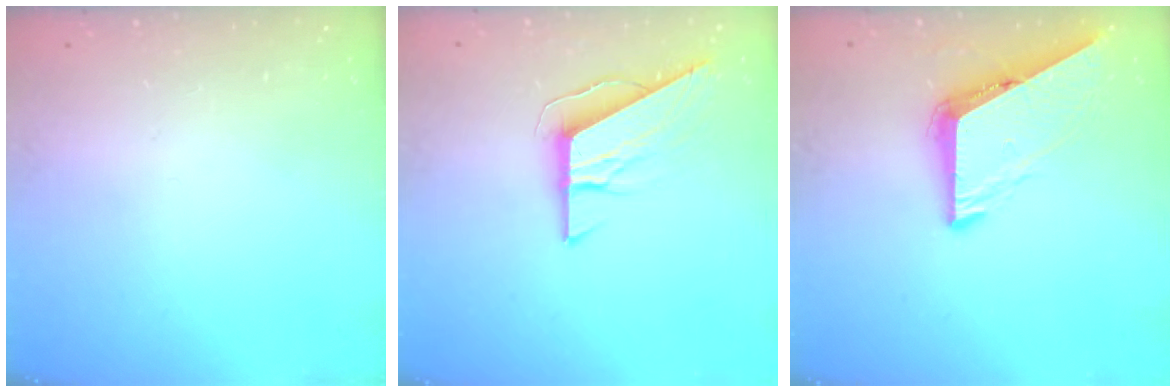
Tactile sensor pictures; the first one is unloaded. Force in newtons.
{"total": 8.8, "press": 8.8, "slide": 0.4}
{"total": 7.9, "press": 7.9, "slide": 0.4}